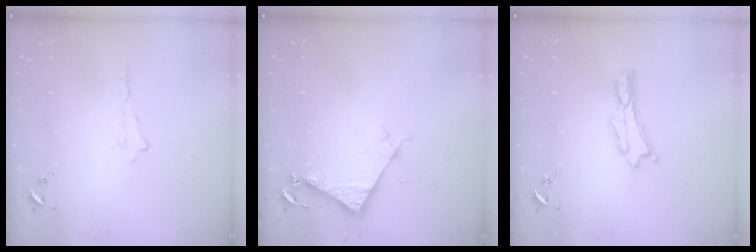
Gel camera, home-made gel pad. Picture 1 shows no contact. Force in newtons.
{"total": 4.7, "press": 4.7, "slide": 0.3}
{"total": 0.8, "press": 0.7, "slide": 0.2}